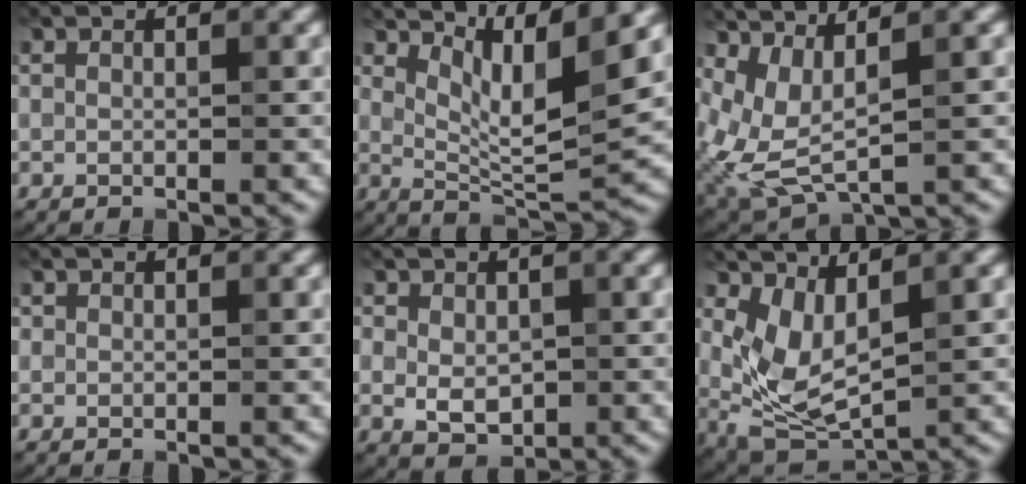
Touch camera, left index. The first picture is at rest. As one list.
[{"total": 5.9, "force": [3.7, 0.7, 4.5], "torque": [-0.066, -0.007, 0.068]}, {"total": 4.4, "force": [1.0, 1.5, 4.0], "torque": [-0.109, -0.005, 0.029]}, {"total": 0.9, "force": [-0.1, -0.1, -0.9], "torque": [0.018, -0.002, -0.004]}, {"total": 2.3, "force": [-0.5, 1.7, 1.4], "torque": [-0.020, -0.007, -0.005]}, {"total": 4.3, "force": [0.5, 2.0, 3.7], "torque": [-0.094, -0.018, 0.015]}]